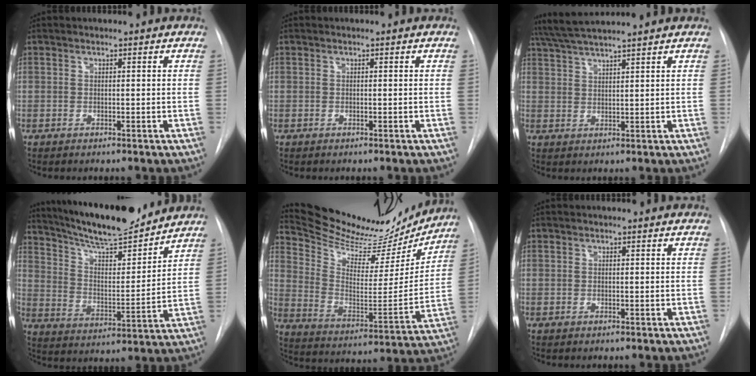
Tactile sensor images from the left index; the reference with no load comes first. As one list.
[{"total": 0.0}, {"total": 7.6, "force": [6.8, -1.1, 3.3], "torque": [-0.063, 0.023, 0.116]}, {"total": 17.2, "force": [15.4, 2.2, 7.2], "torque": [-0.127, -0.006, 0.250]}, {"total": 21.8, "force": [20.3, 5.5, 5.9], "torque": [-0.099, -0.040, 0.298]}, {"total": 0.0}]